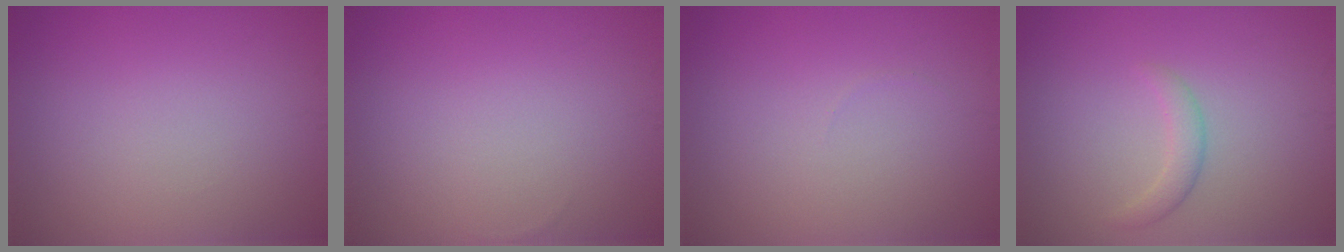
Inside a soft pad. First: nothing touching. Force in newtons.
{"total": 0.0}
{"total": 0.0}
{"total": 1.6, "press": 1.6, "slide": 0.1}